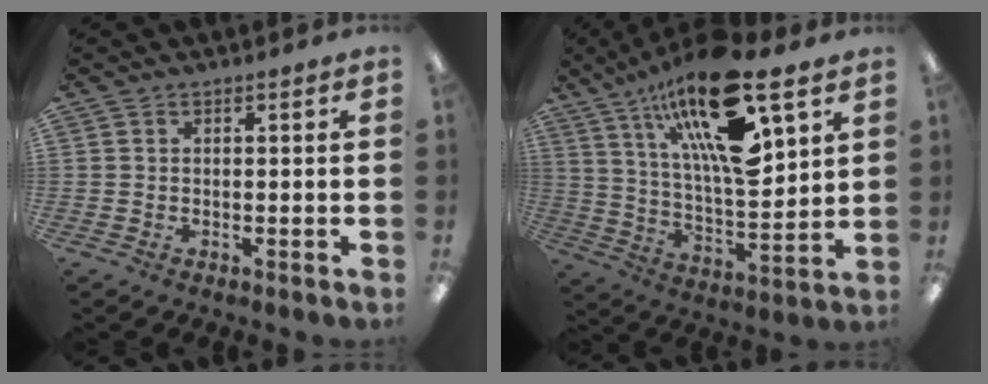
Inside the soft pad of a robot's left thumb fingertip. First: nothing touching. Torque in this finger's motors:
{"motor_torque": [2.55, 2.45, 2.03, -0.74, 0.22]}